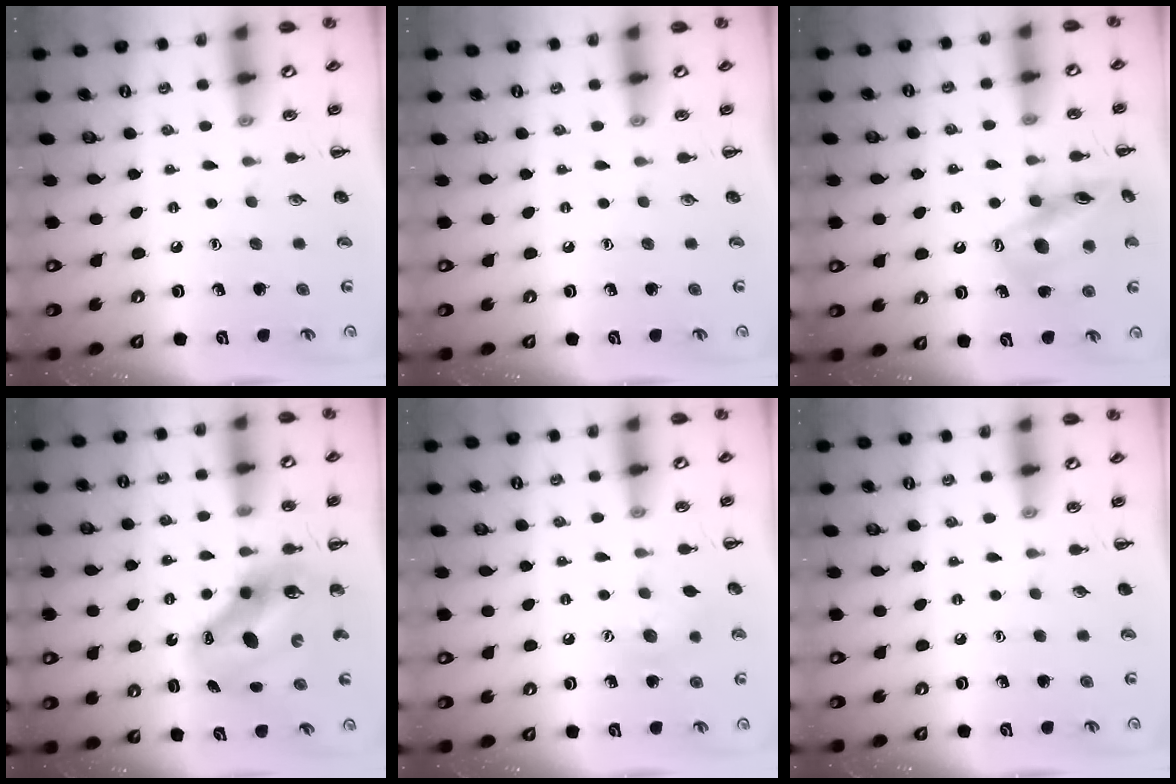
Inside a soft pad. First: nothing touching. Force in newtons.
{"total": 0.0}
{"total": 16.0, "press": 15.8, "slide": 2.4}
{"total": 11.2, "press": 10.8, "slide": 3.0}
{"total": 6.9, "press": 6.7, "slide": 1.5}
{"total": 0.0}